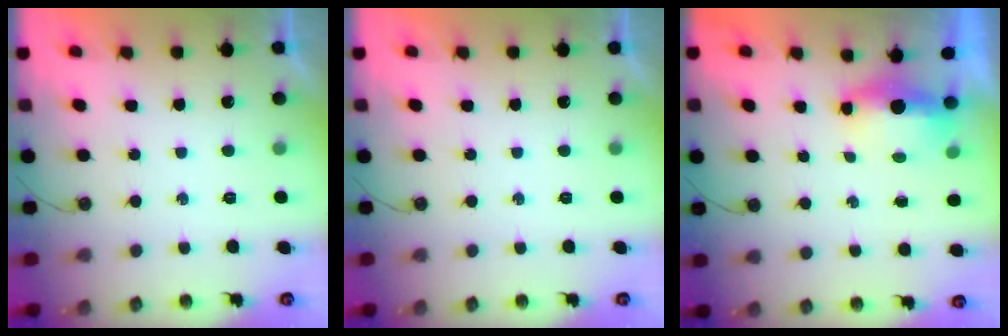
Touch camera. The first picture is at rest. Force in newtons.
{"total": 0.0}
{"total": 5.0, "press": 4.8, "slide": 1.3}